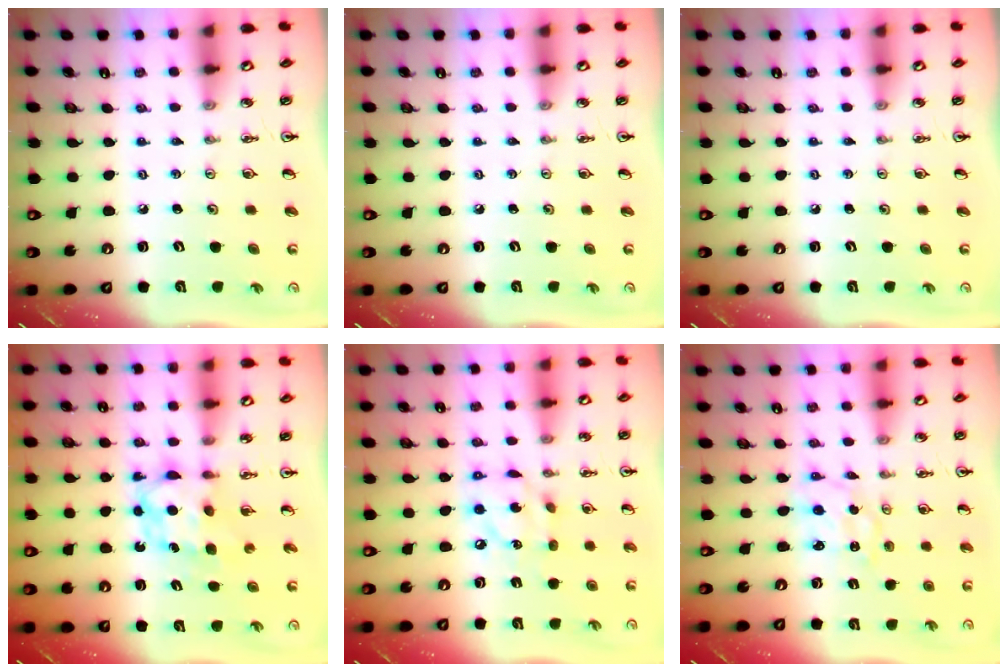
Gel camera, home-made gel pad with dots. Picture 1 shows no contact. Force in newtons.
{"total": 0.0}
{"total": 0.0}
{"total": 6.2, "press": 6.2, "slide": 0.2}
{"total": 10.6, "press": 10.6, "slide": 0.6}
{"total": 1.4, "press": 1.4, "slide": 0.0}